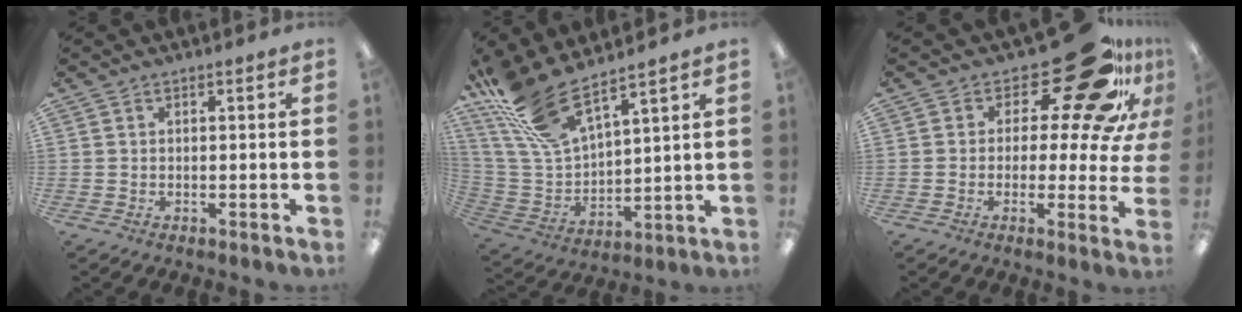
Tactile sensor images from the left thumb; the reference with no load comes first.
{"total": 16.5, "force": [12.4, 5.2, 9.6], "torque": [-0.240, -0.071, 0.223]}
{"total": 20.9, "force": [12.4, 8.6, 14.5], "torque": [-0.189, -0.090, 0.201]}